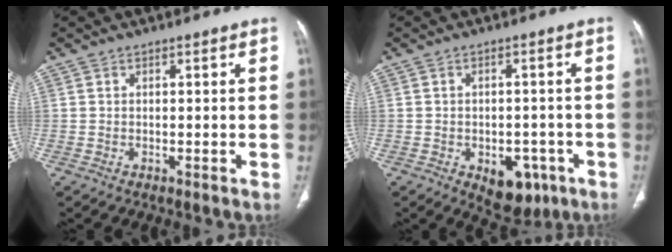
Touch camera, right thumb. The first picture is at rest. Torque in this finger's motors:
{"motor_torque": [2.32, 0.10, 0.08, -0.54, 0.01]}